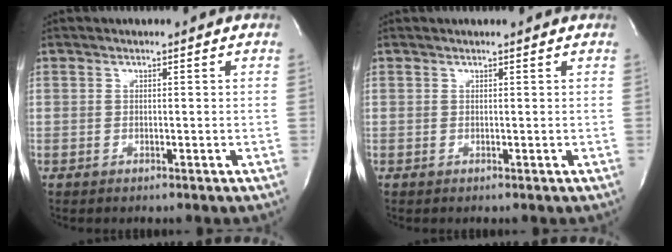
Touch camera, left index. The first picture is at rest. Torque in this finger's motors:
{"motor_torque": [0.16, -0.11, -0.03, -0.01]}